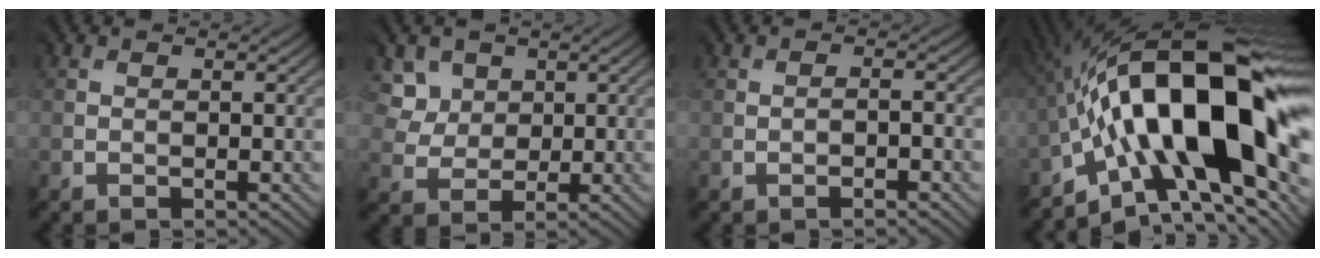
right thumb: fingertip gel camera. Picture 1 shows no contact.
{"total": 3.9, "force": [2.2, 3.2, 0.6], "torque": [-0.026, -0.013, 0.051]}
{"total": 1.3, "force": [-0.7, 0.3, 1.1], "torque": [-0.010, 0.003, -0.016]}
{"total": 21.1, "force": [-1.7, 9.3, 18.9], "torque": [-0.326, 0.015, -0.044]}